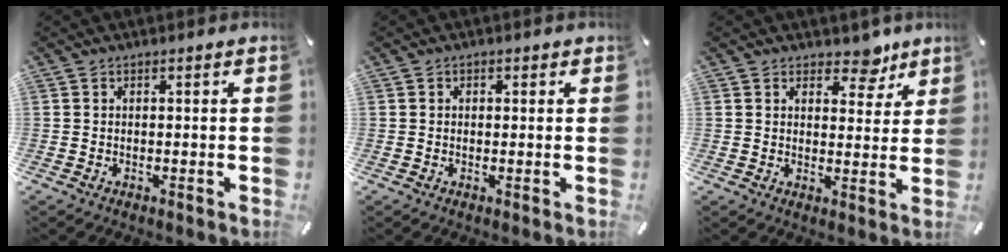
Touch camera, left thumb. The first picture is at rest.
{"total": 0.9, "force": [0.1, 0.9, 0.3], "torque": [-0.006, 0.006, 0.001]}
{"total": 7.1, "force": [5.2, 4.1, 2.8], "torque": [-0.016, -0.033, 0.084]}